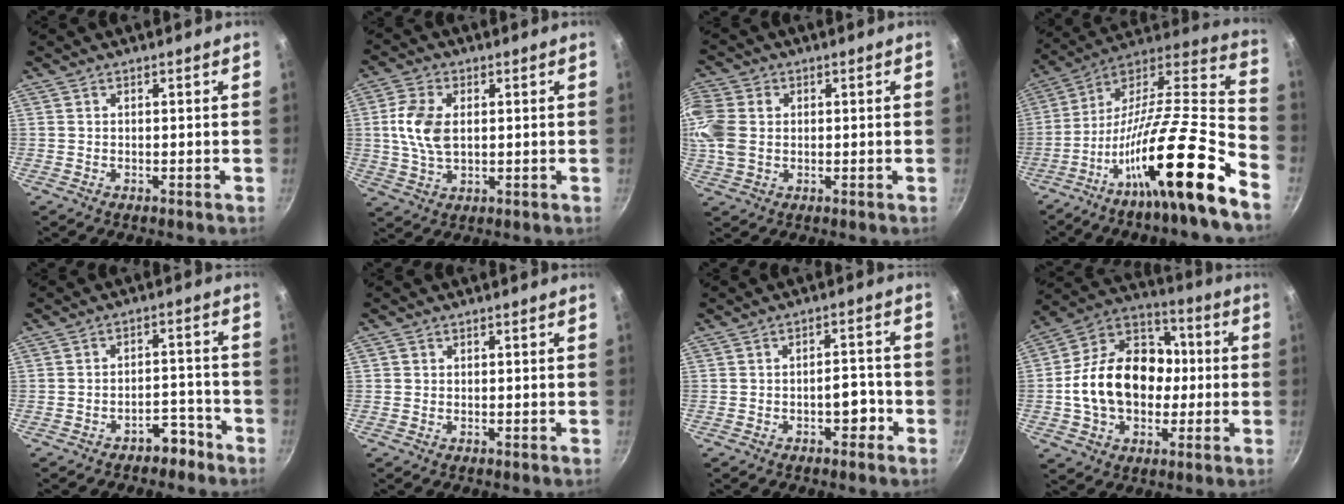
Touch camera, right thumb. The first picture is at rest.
{"total": 8.7, "force": [1.1, 5.4, 6.8], "torque": [-0.130, 0.002, 0.020]}
{"total": 8.3, "force": [0.7, 6.5, 5.1], "torque": [-0.100, -0.003, 0.006]}
{"total": 27.7, "force": [-14.2, 4.6, 23.4], "torque": [-0.319, 0.066, -0.259]}
{"total": 5.0, "force": [-3.6, 2.7, 2.1], "torque": [-0.004, 0.050, -0.039]}
{"total": 0.8, "force": [0.1, 0.8, 0.1], "torque": [0.001, 0.001, 0.000]}
{"total": 4.1, "force": [-1.9, 2.3, 2.7], "torque": [-0.013, 0.026, -0.026]}
{"total": 20.6, "force": [-1.0, 15.5, 13.6], "torque": [-0.193, 0.047, -0.027]}